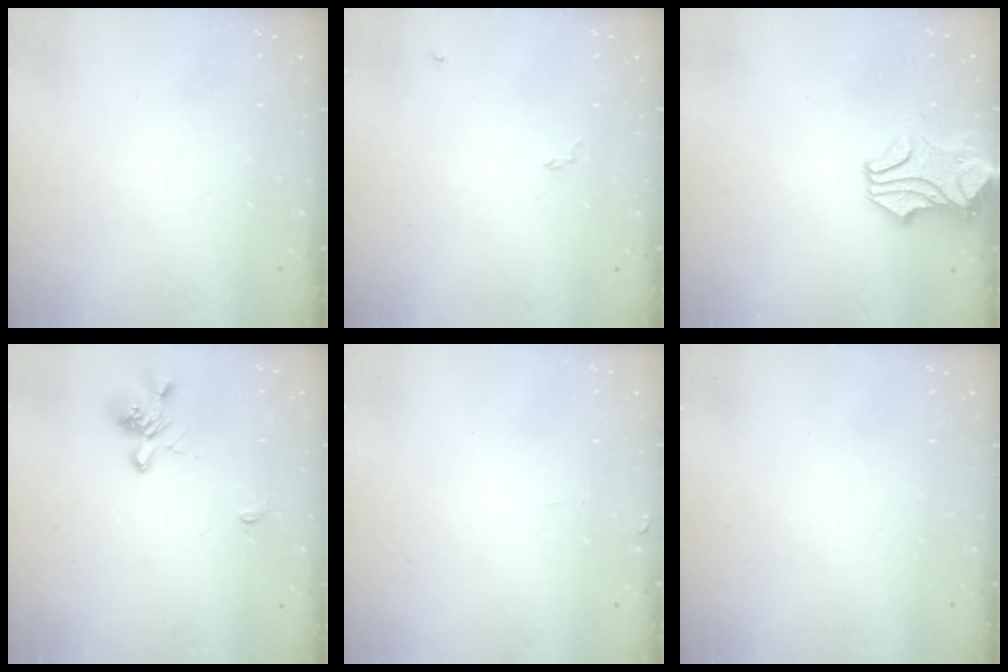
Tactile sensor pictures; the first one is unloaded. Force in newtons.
{"total": 2.5, "press": 2.5, "slide": 0.3}
{"total": 1.5, "press": 1.0, "slide": 1.2}
{"total": 1.9, "press": 1.5, "slide": 1.1}
{"total": 1.3, "press": 1.2, "slide": 0.5}
{"total": 0.0}